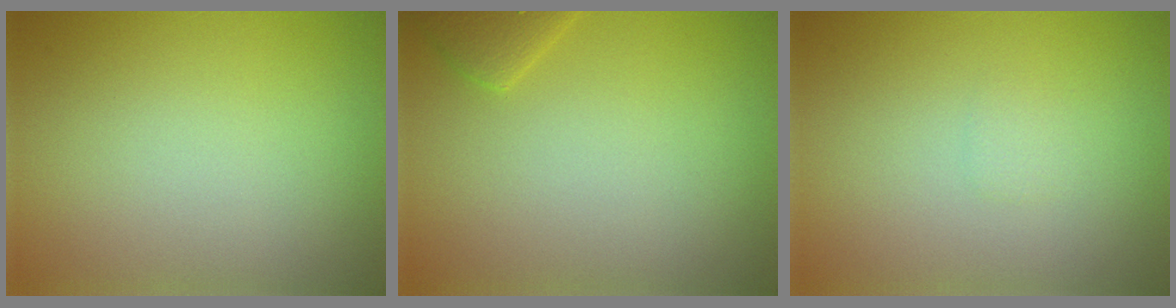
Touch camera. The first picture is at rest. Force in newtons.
{"total": 1.8, "press": 1.8, "slide": 0.1}
{"total": 0.6, "press": 0.6, "slide": 0.0}